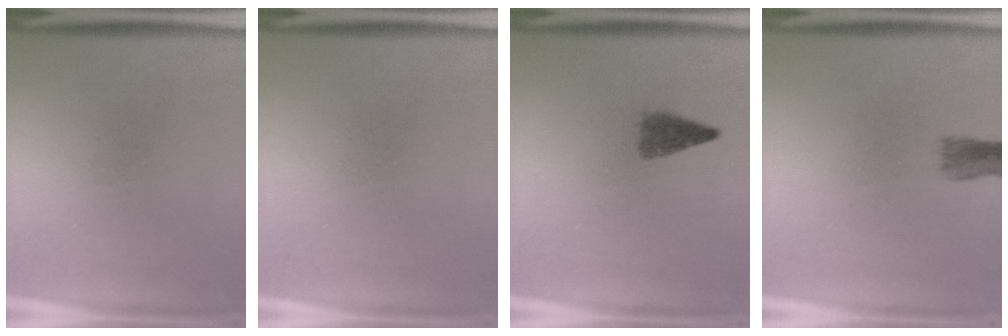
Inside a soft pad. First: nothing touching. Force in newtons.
{"total": 0.0}
{"total": 2.8}
{"total": 2.5}